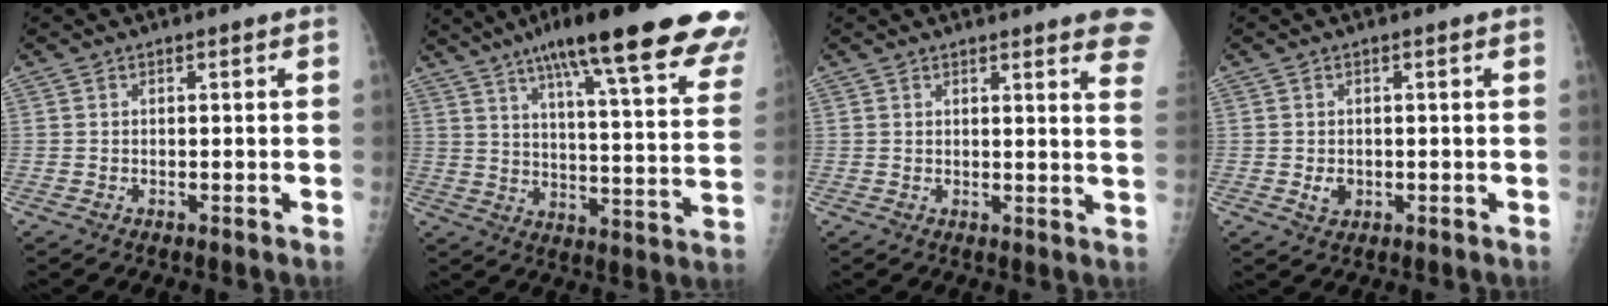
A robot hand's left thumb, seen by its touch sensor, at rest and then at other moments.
{"total": 29.8, "force": [20.1, 5.4, 21.3], "torque": [-0.261, -0.052, 0.270]}
{"total": 10.4, "force": [8.3, 1.3, 6.1], "torque": [-0.049, -0.032, 0.075]}
{"total": 2.0, "force": [-0.2, 1.7, 1.2], "torque": [-0.014, -0.001, 0.004]}